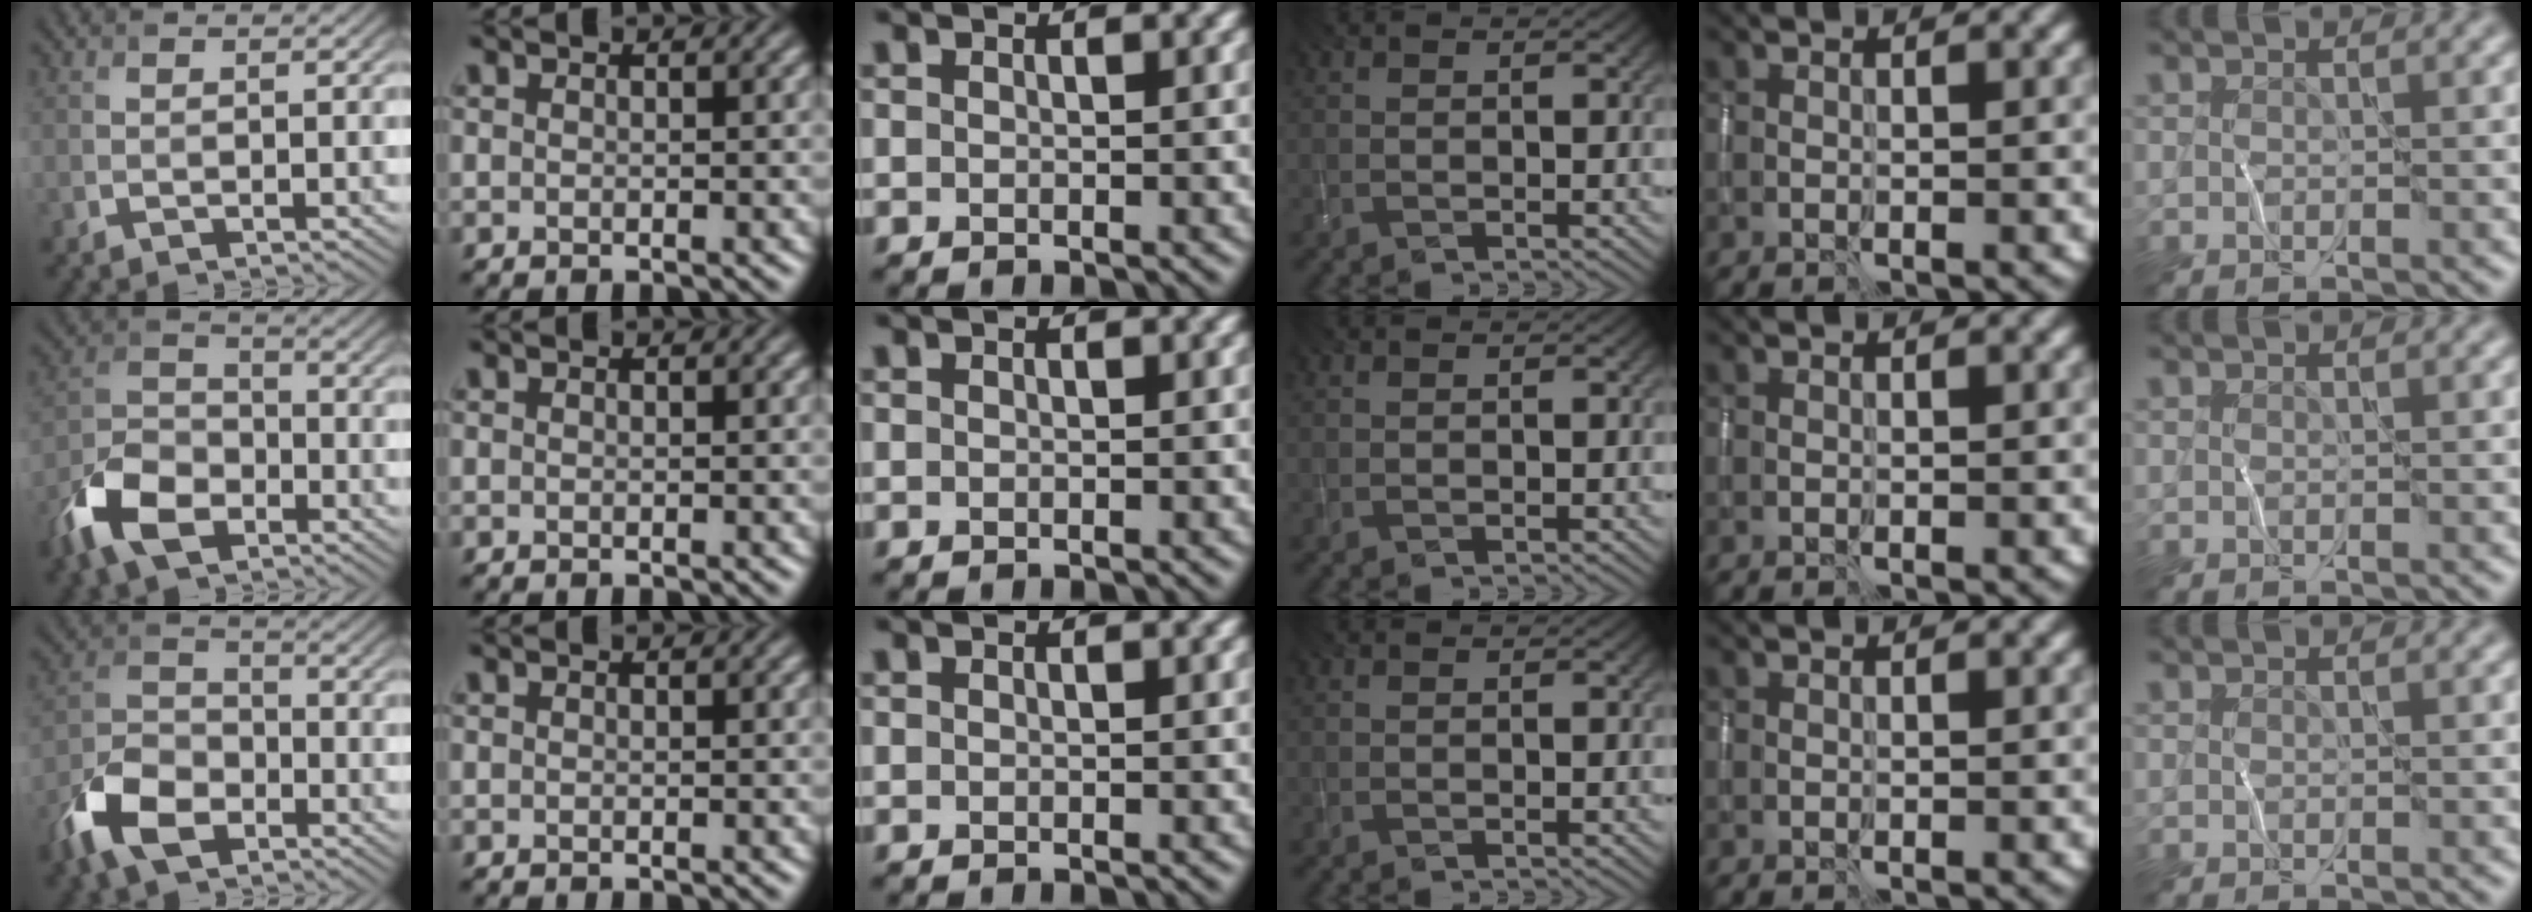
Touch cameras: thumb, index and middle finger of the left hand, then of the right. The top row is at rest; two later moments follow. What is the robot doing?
{"motion": "wipe", "object": "whiteboard"}